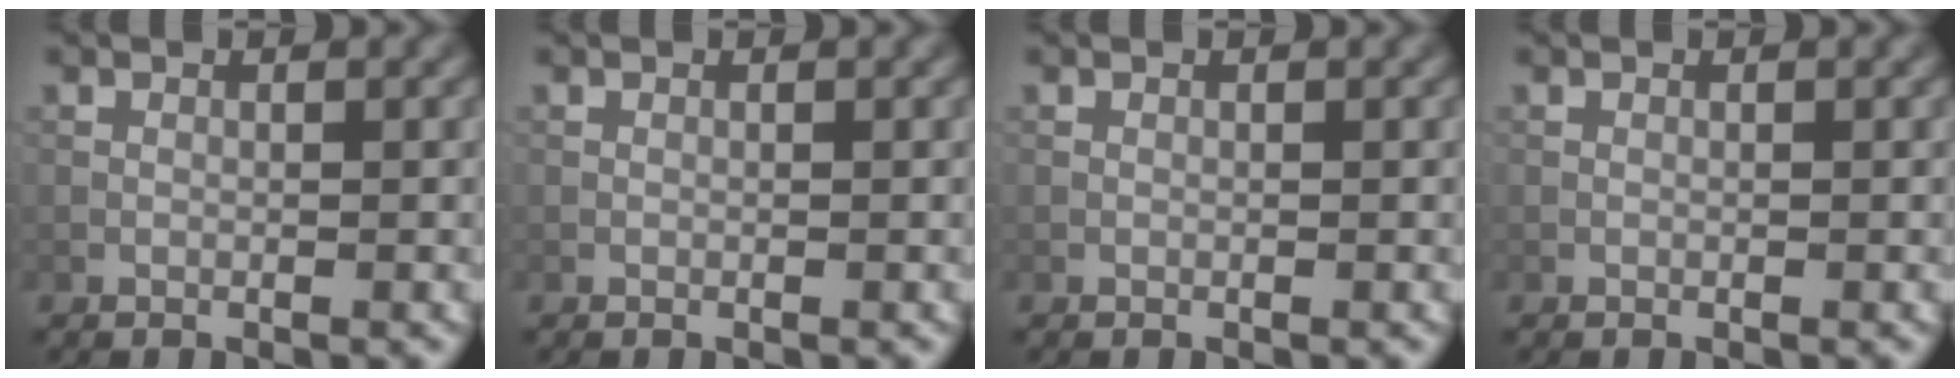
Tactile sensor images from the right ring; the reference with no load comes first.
{"total": 0.0}
{"total": 0.0}
{"total": 0.0}